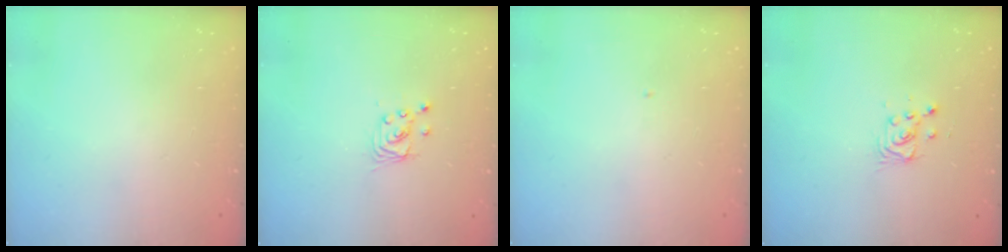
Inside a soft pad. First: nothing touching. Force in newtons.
{"total": 2.8, "press": 2.8, "slide": 0.2}
{"total": 0.0}
{"total": 3.0, "press": 3.0, "slide": 0.2}